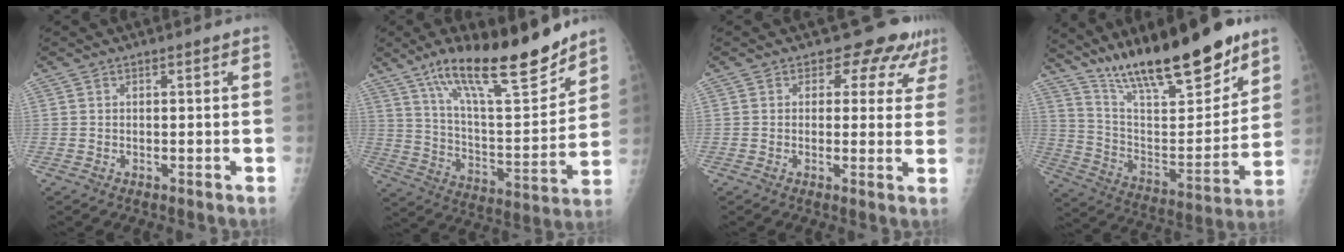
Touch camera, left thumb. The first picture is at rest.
{"total": 21.3, "force": [15.1, 4.4, 14.4], "torque": [-0.217, -0.077, 0.261]}
{"total": 7.6, "force": [6.2, 4.2, 1.6], "torque": [0.025, -0.029, 0.054]}
{"total": 24.6, "force": [18.4, 6.3, 15.2], "torque": [-0.213, -0.088, 0.314]}